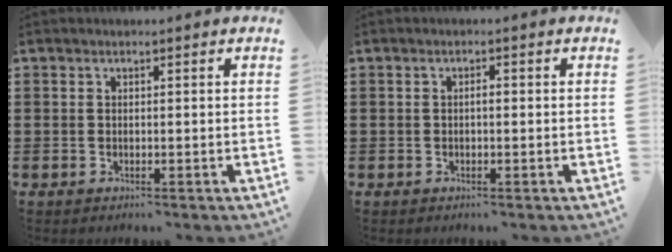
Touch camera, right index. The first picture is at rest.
{"total": 0.9, "force": [-0.1, 0.3, 0.8], "torque": [-0.016, -0.002, -0.002]}